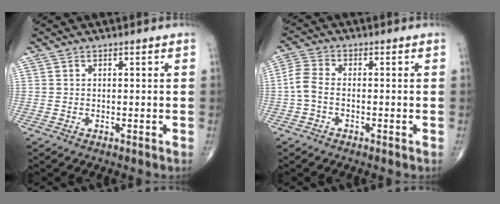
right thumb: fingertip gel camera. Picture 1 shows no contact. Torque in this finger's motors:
{"motor_torque": [-0.33, 0.07, 0.66, 0.02, 0.13]}